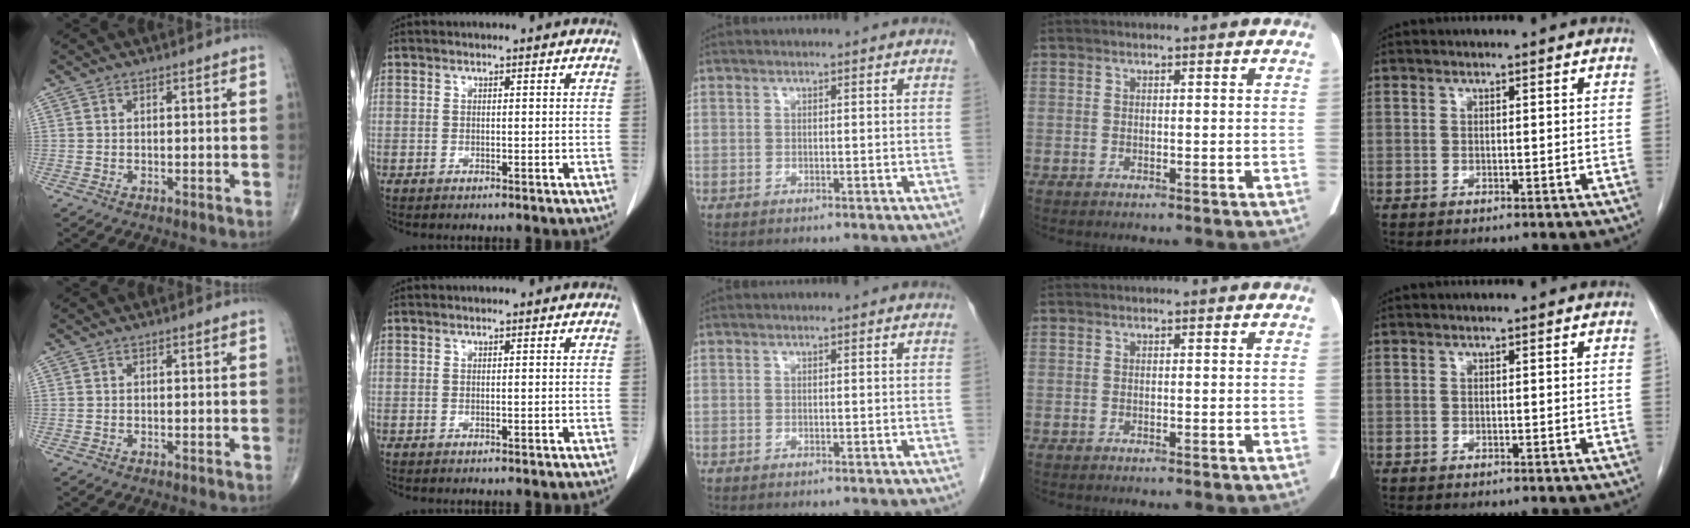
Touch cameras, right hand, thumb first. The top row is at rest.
{}